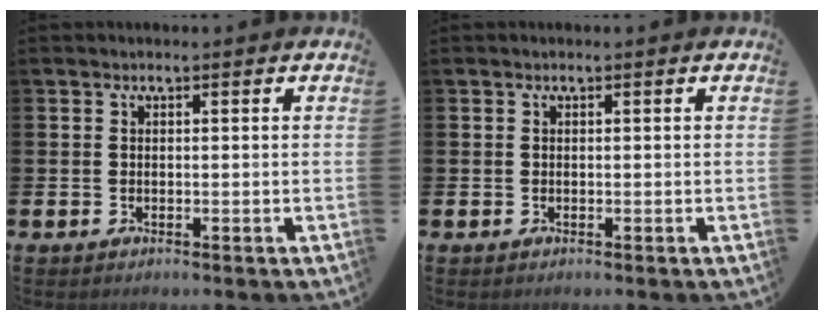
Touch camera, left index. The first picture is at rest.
{"total": 0.0}